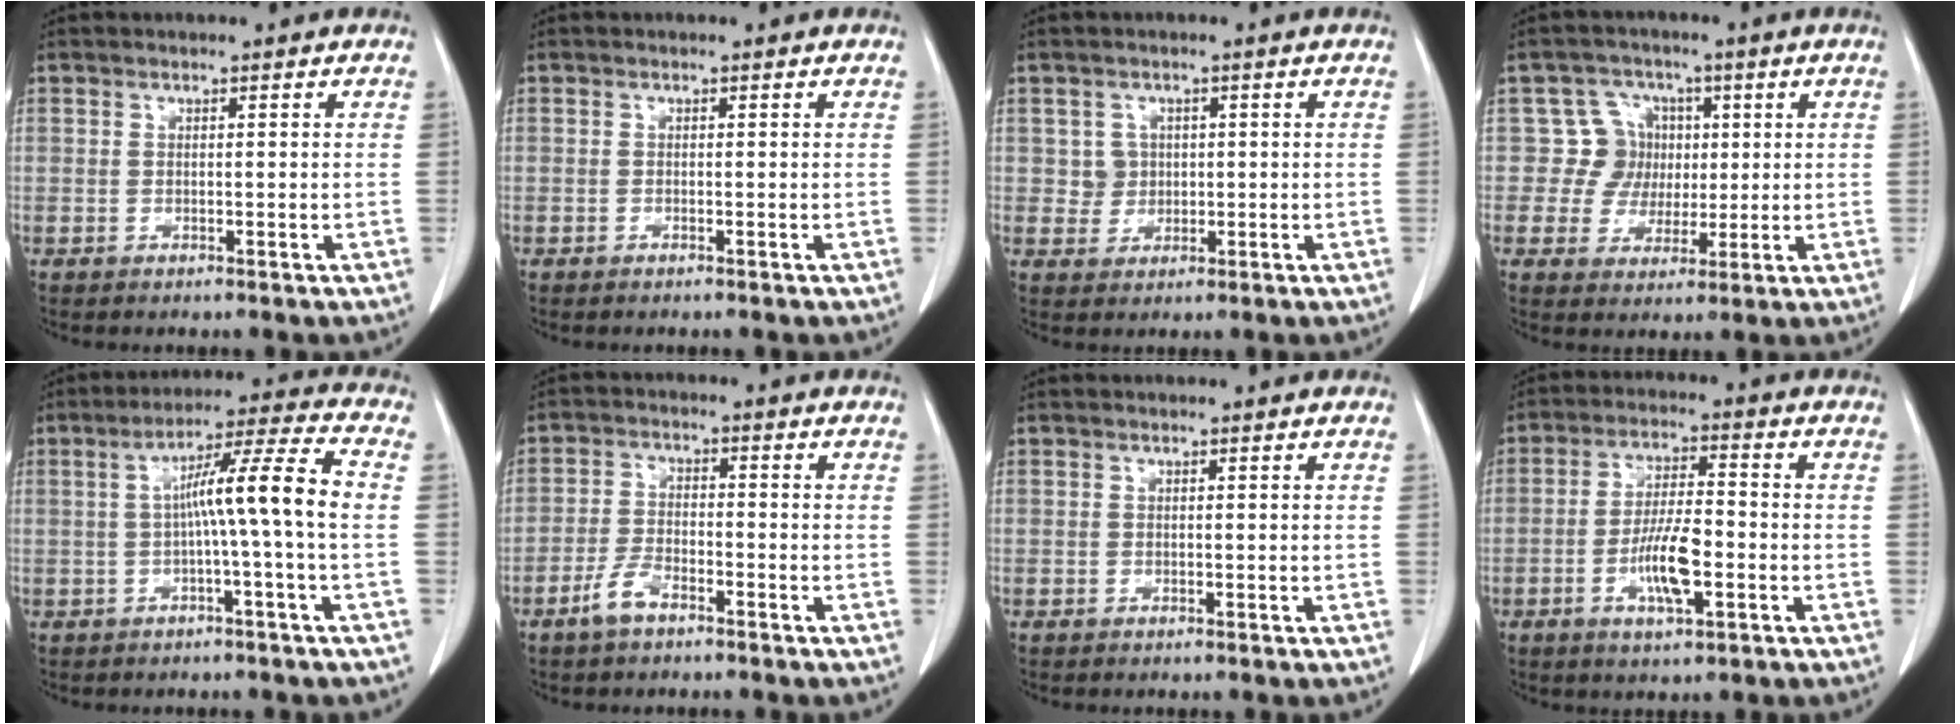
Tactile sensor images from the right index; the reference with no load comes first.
{"total": 0.0}
{"total": 2.9, "force": [0.5, 2.8, 0.2], "torque": [0.002, 0.006, 0.012]}
{"total": 6.3, "force": [1.0, 6.2, 0.4], "torque": [0.007, 0.019, 0.019]}
{"total": 9.5, "force": [-0.4, -1.4, 9.4], "torque": [-0.156, 0.022, -0.006]}
{"total": 4.4, "force": [-3.1, 1.6, 2.6], "torque": [-0.060, 0.002, -0.059]}
{"total": 0.0}
{"total": 8.1, "force": [-2.5, 2.0, 7.5], "torque": [-0.145, 0.001, -0.044]}